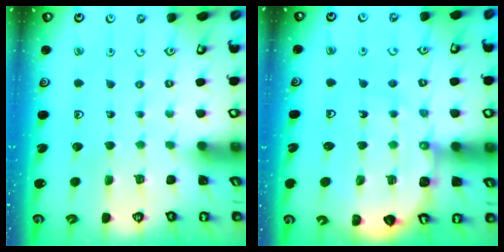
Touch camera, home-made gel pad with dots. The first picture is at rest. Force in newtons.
{"total": 9.7, "press": 9.5, "slide": 1.7}